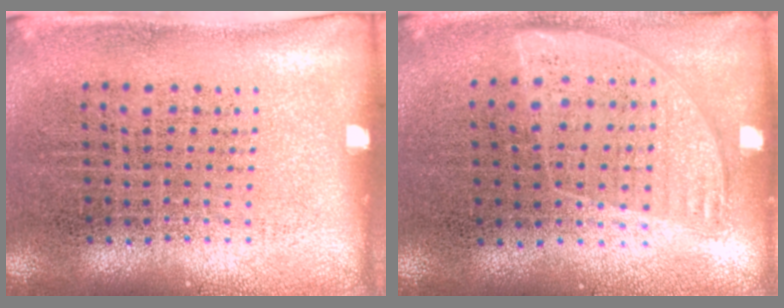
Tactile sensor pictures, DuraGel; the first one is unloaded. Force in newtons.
{"total": 0.9, "press": 0.8, "slide": 0.4}